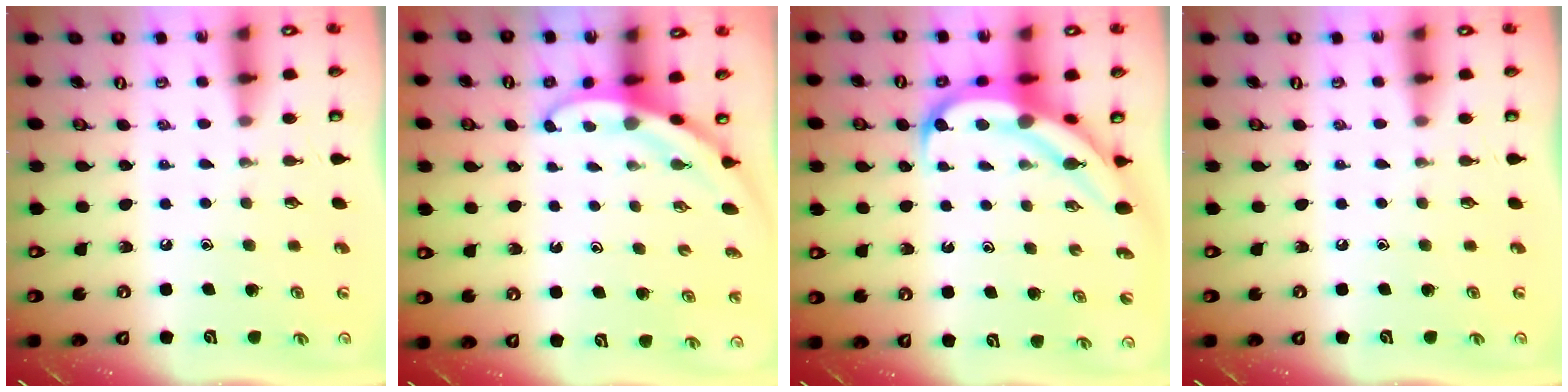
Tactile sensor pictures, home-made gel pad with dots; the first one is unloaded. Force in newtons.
{"total": 3.5, "press": 3.5, "slide": 0.1}
{"total": 10.6, "press": 10.5, "slide": 1.1}
{"total": 0.0}